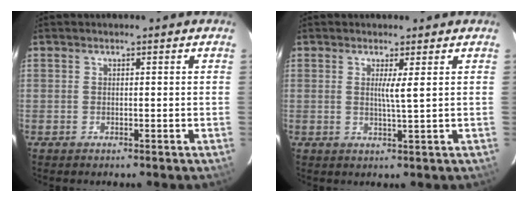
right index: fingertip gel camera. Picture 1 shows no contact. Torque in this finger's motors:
{"motor_torque": [0.03, -0.01, 0.04, 0.02]}